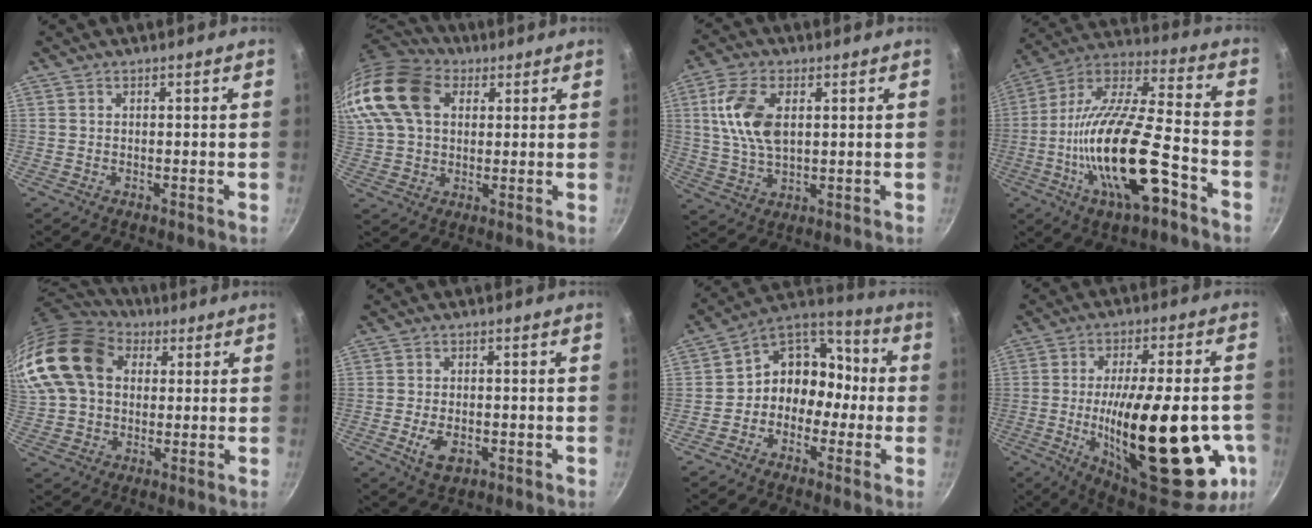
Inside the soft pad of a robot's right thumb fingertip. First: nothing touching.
{"total": 21.1, "force": [6.8, 15.1, 13.0], "torque": [-0.288, 0.027, 0.116]}
{"total": 10.9, "force": [2.5, 6.1, 8.6], "torque": [-0.163, -0.002, 0.048]}
{"total": 23.8, "force": [-8.5, 8.1, 20.7], "torque": [-0.366, 0.028, -0.159]}
{"total": 20.2, "force": [5.4, 14.8, 12.7], "torque": [-0.256, 0.024, 0.089]}
{"total": 5.3, "force": [-1.8, 3.1, 4.0], "torque": [-0.069, 0.004, -0.026]}
{"total": 11.5, "force": [-2.5, 9.7, 5.7], "torque": [-0.033, 0.062, -0.063]}
{"total": 33.0, "force": [-6.9, 11.9, 30.0], "torque": [-0.418, -0.001, -0.088]}